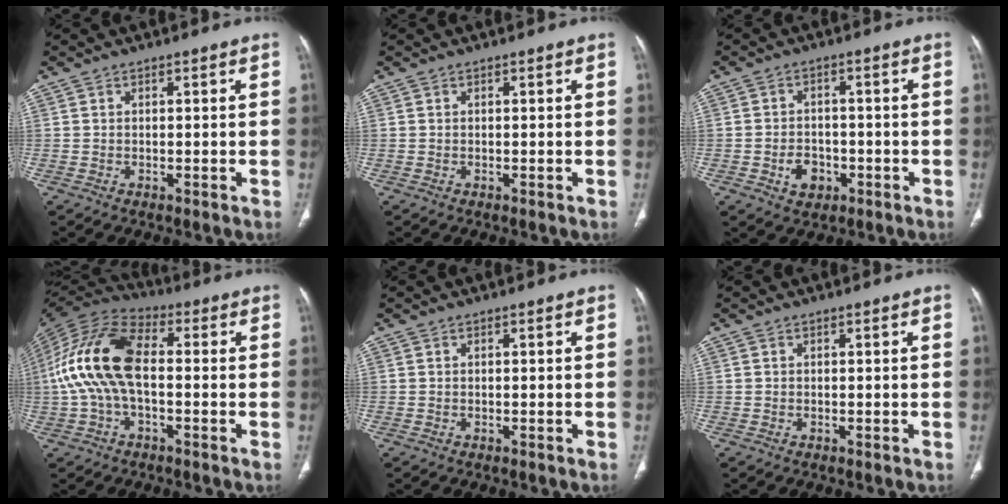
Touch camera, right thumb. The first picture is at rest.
{"total": 0.0}
{"total": 5.1, "force": [-1.9, 3.9, 2.6], "torque": [-0.029, 0.016, -0.025]}
{"total": 15.5, "force": [-0.5, 8.3, 13.0], "torque": [-0.272, 0.036, -0.017]}
{"total": 0.0}
{"total": 0.0}